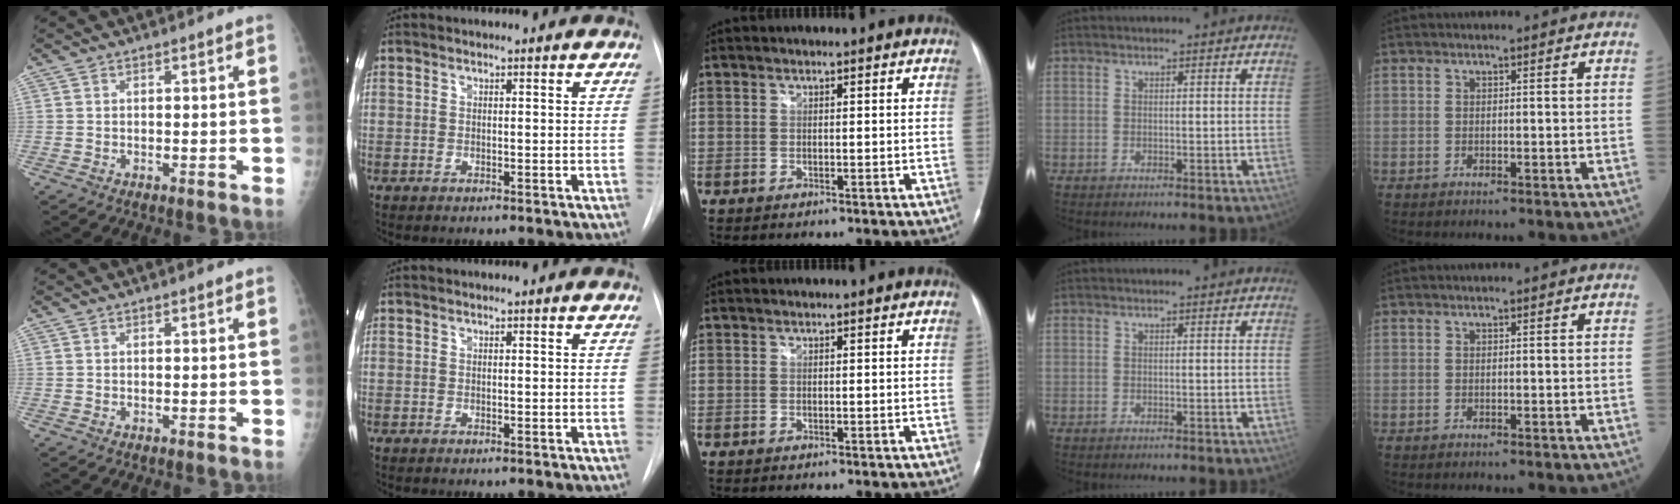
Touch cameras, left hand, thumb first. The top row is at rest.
{}